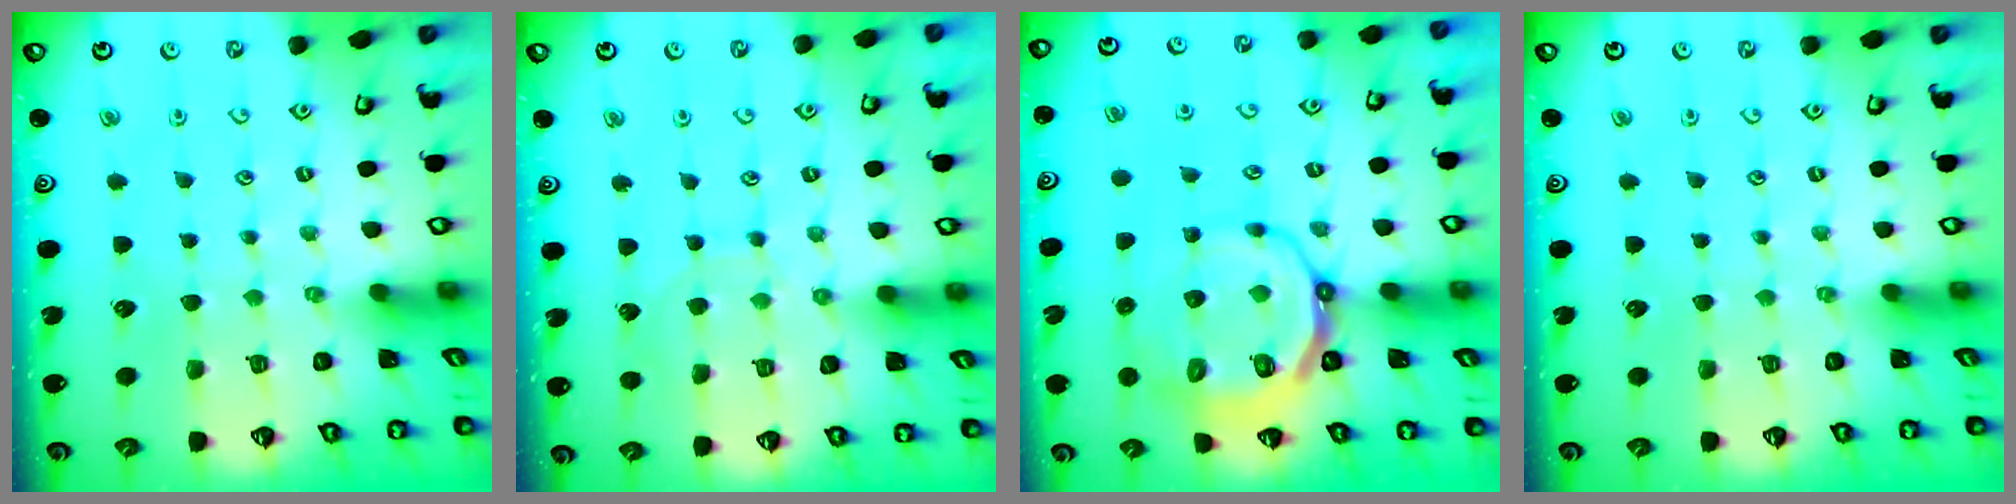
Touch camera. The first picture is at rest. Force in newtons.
{"total": 6.7, "press": 6.7, "slide": 0.4}
{"total": 12.7, "press": 12.4, "slide": 3.0}
{"total": 0.0}